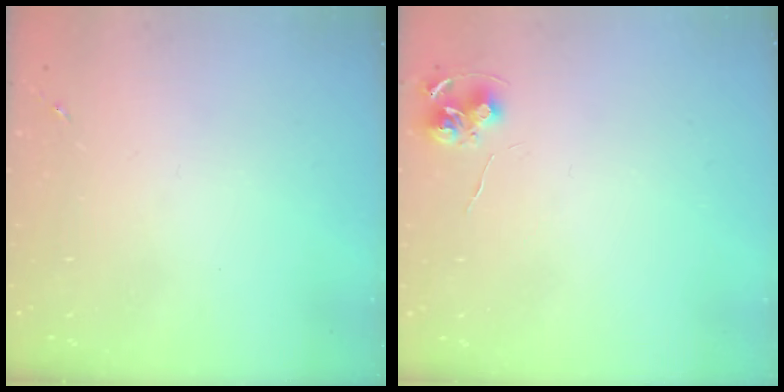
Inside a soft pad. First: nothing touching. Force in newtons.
{"total": 7.9, "press": 7.9, "slide": 0.5}